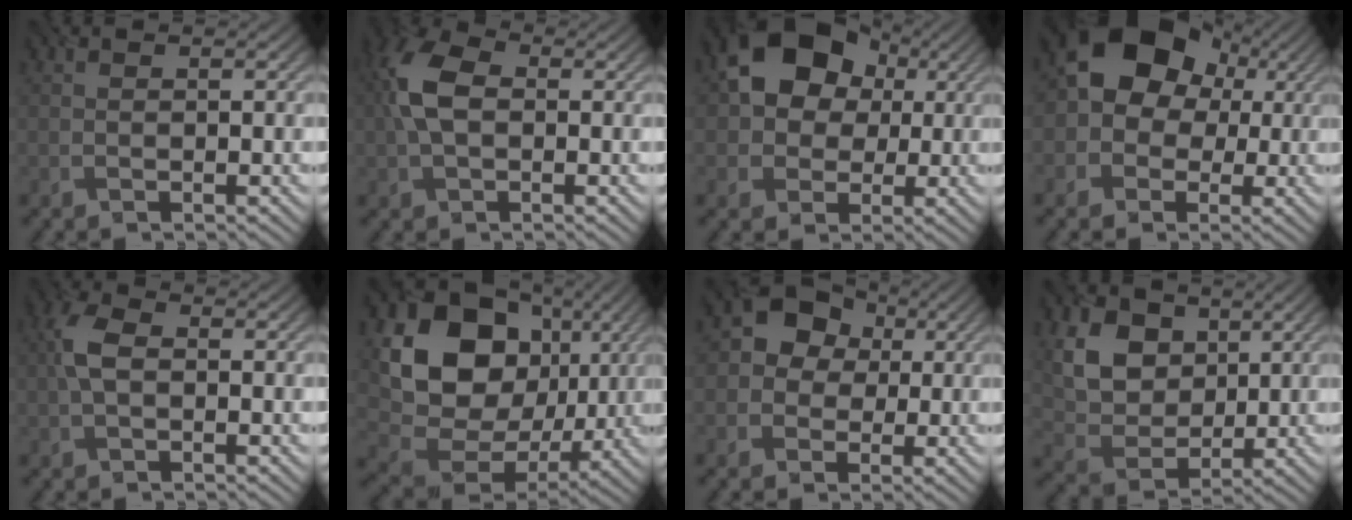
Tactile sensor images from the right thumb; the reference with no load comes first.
{"total": 7.4, "force": [0.8, 4.8, 5.6], "torque": [-0.140, 0.015, 0.002]}
{"total": 11.4, "force": [2.9, 8.9, 6.4], "torque": [-0.113, 0.015, 0.034]}
{"total": 10.5, "force": [1.9, 8.8, 5.5], "torque": [-0.086, 0.002, 0.008]}
{"total": 4.1, "force": [0.2, 2.6, 3.1], "torque": [-0.075, 0.013, -0.002]}
{"total": 17.4, "force": [4.3, 14.0, 9.5], "torque": [-0.206, -0.008, 0.092]}
{"total": 7.2, "force": [1.1, 6.4, 3.1], "torque": [-0.052, 0.015, 0.000]}
{"total": 9.8, "force": [3.9, 7.5, 4.9], "torque": [-0.156, 0.003, 0.078]}